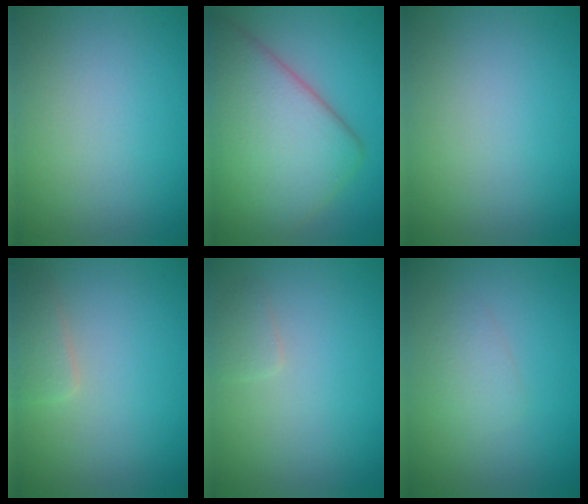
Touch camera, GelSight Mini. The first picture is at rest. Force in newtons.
{"total": 10.7, "press": 10.7, "slide": 0.6}
{"total": 0.0}
{"total": 1.8, "press": 1.8, "slide": 0.2}
{"total": 1.0, "press": 1.0, "slide": 0.0}
{"total": 1.4, "press": 1.4, "slide": 0.1}